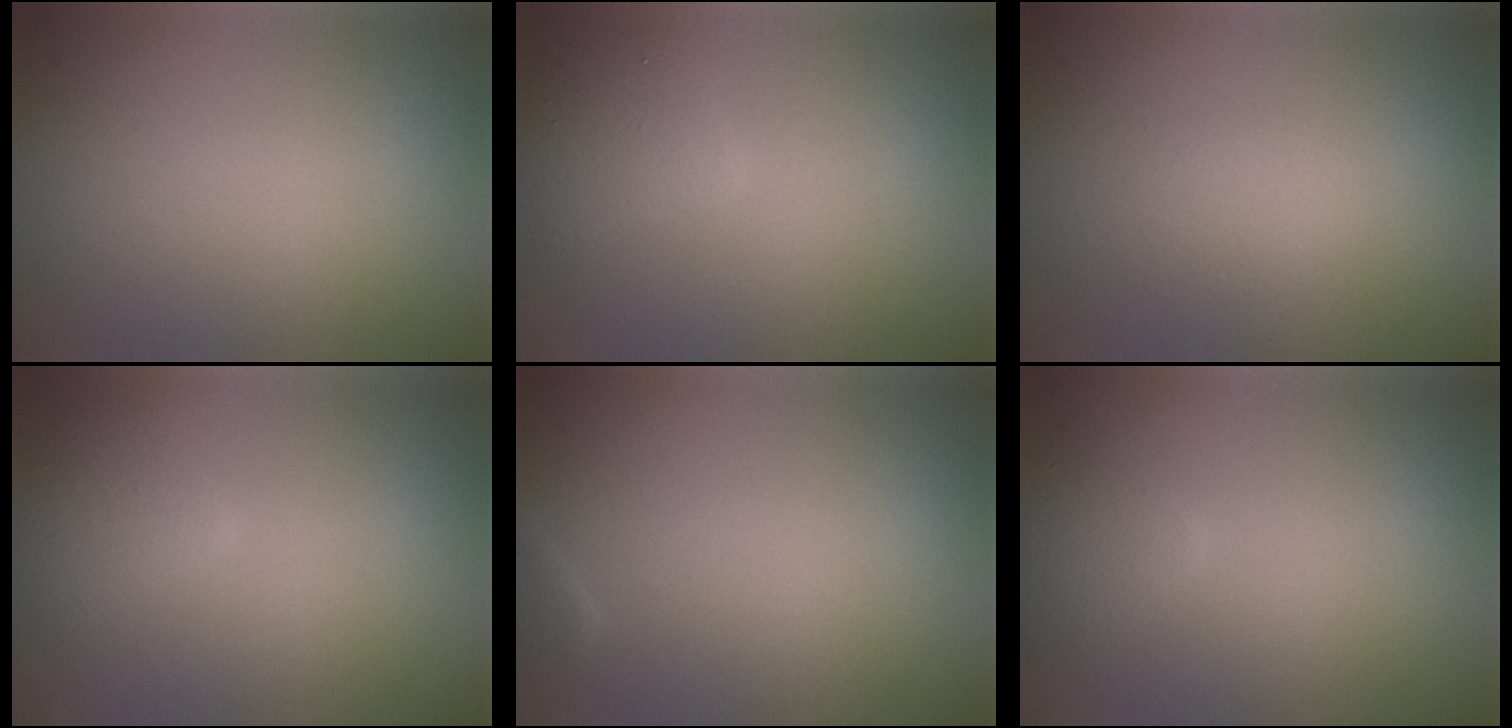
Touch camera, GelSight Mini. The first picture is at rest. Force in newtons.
{"total": 2.7, "press": 2.7, "slide": 0.1}
{"total": 1.2, "press": 1.2, "slide": 0.0}
{"total": 2.3, "press": 2.3, "slide": 0.1}
{"total": 0.8, "press": 0.8, "slide": 0.0}
{"total": 1.7, "press": 1.7, "slide": 0.1}